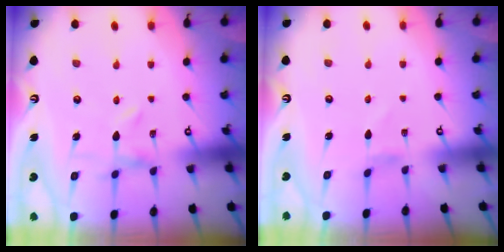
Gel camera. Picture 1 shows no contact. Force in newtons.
{"total": 0.8, "press": 0.8, "slide": 0.1}